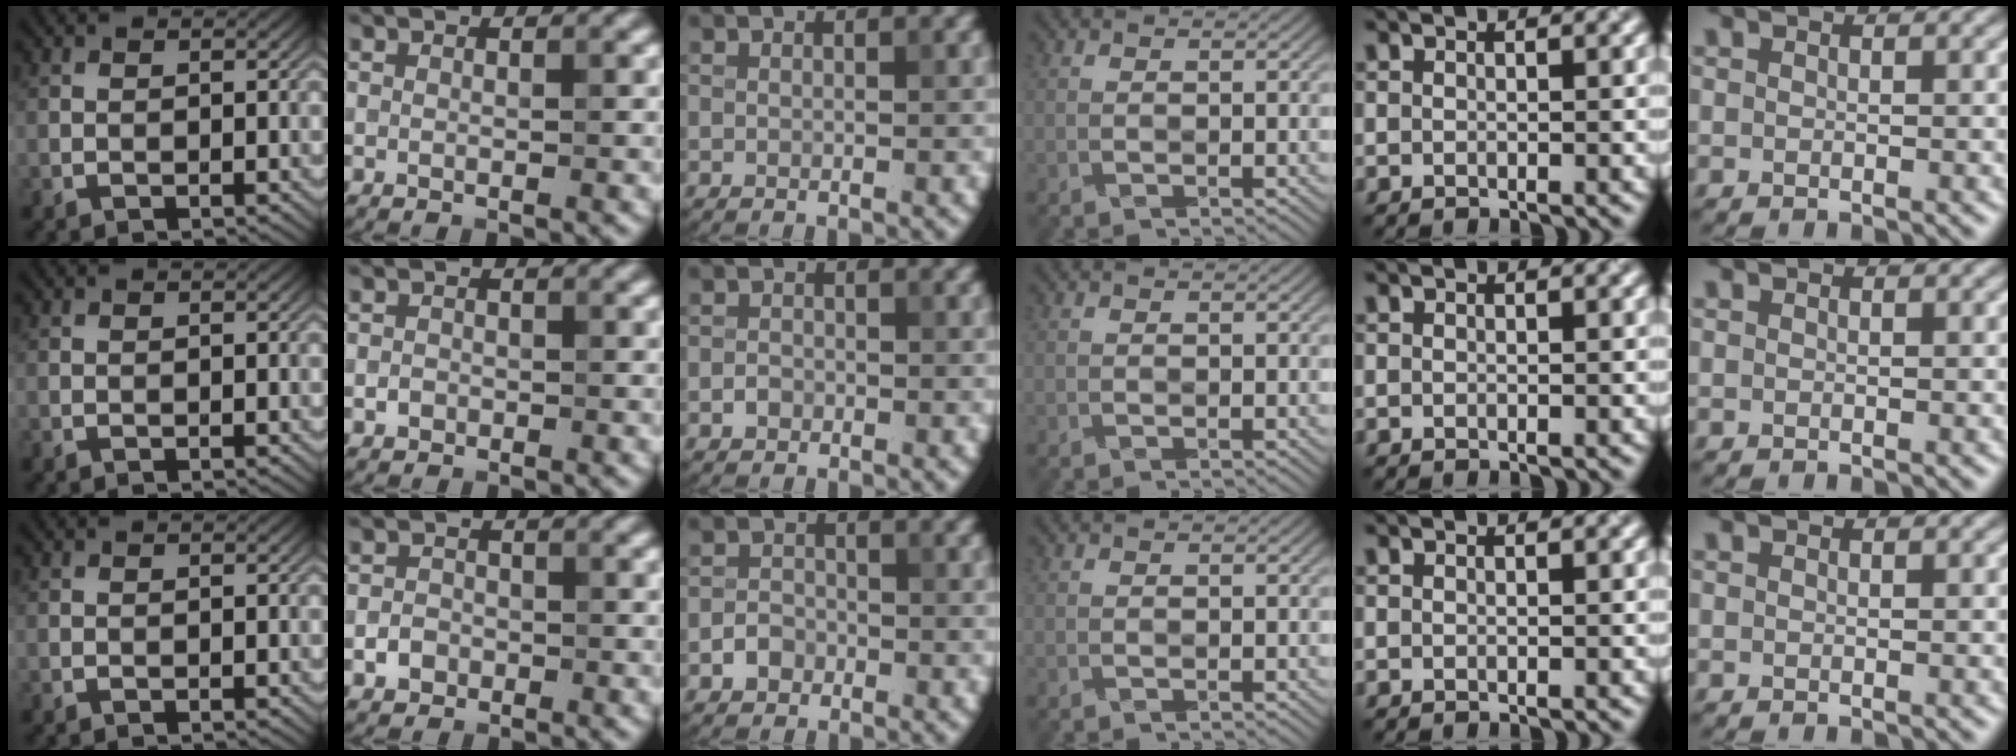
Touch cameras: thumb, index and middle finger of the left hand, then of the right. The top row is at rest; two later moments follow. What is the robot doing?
{"motion": "fold", "object": "paper towel"}